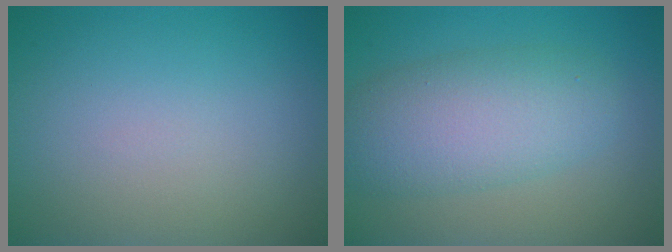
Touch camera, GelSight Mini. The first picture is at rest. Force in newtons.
{"total": 6.1, "press": 6.1, "slide": 0.1}